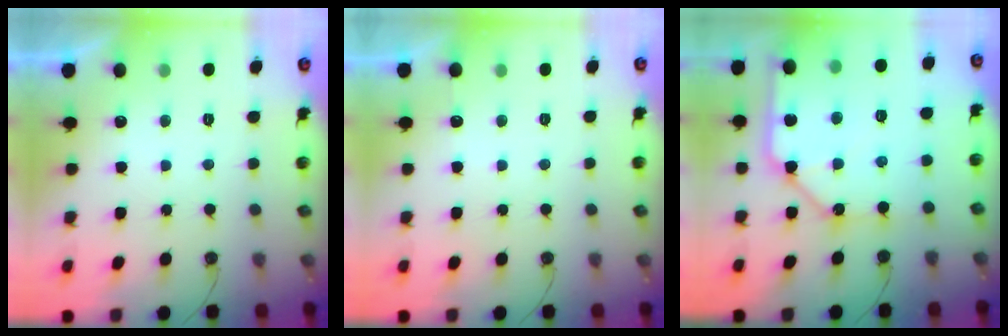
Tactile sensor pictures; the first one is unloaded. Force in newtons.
{"total": 2.8, "press": 2.8, "slide": 0.4}
{"total": 14.2, "press": 14.1, "slide": 1.6}